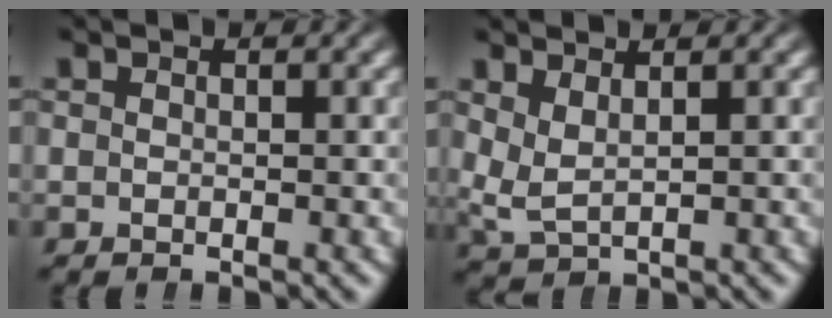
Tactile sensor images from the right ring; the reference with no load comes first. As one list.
[{"total": 3.0, "force": [1.1, 2.3, 1.6], "torque": [-0.063, -0.021, 0.032]}]